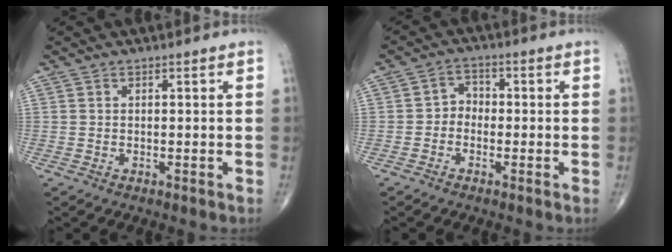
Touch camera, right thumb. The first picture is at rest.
{"total": 3.3, "force": [-0.9, 2.7, 1.5], "torque": [-0.003, 0.017, -0.028]}